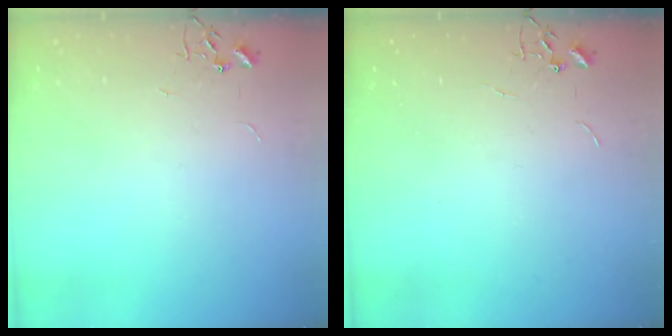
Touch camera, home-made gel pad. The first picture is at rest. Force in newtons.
{"total": 0.0}